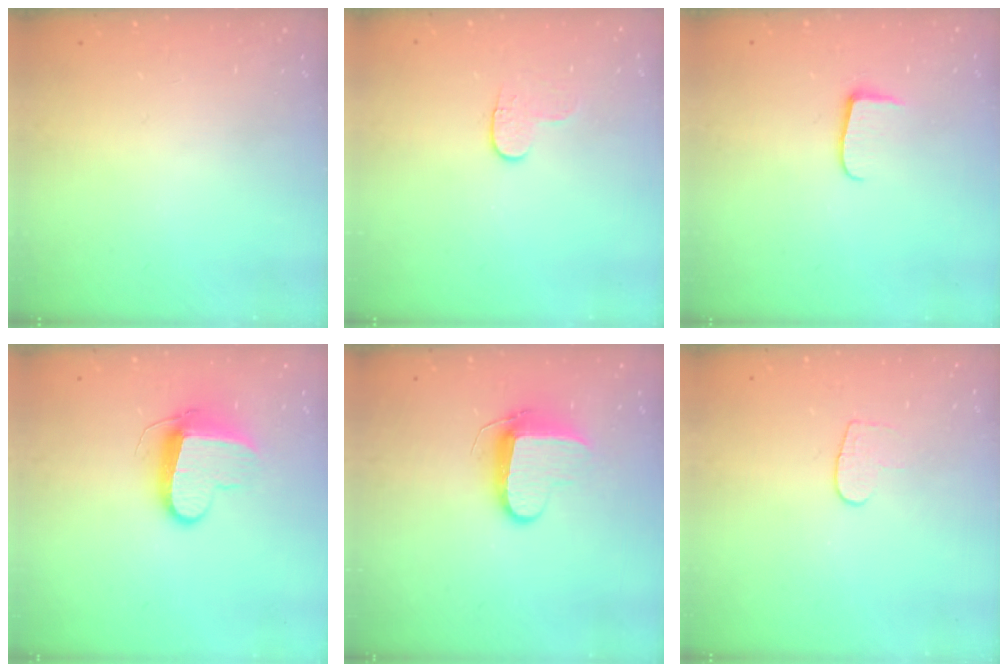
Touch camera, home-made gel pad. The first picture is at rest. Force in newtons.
{"total": 4.2, "press": 4.2, "slide": 0.5}
{"total": 6.2, "press": 6.1, "slide": 0.7}
{"total": 10.3, "press": 10.3, "slide": 0.5}
{"total": 9.0, "press": 9.0, "slide": 0.5}
{"total": 5.4, "press": 5.4, "slide": 0.3}